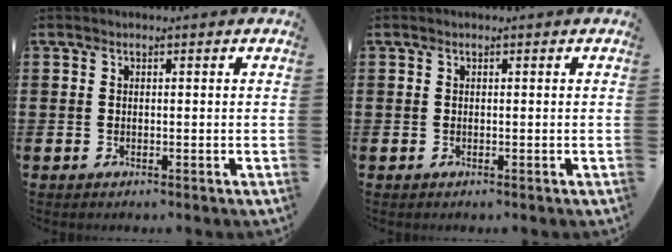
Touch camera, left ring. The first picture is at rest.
{"total": 0.0}